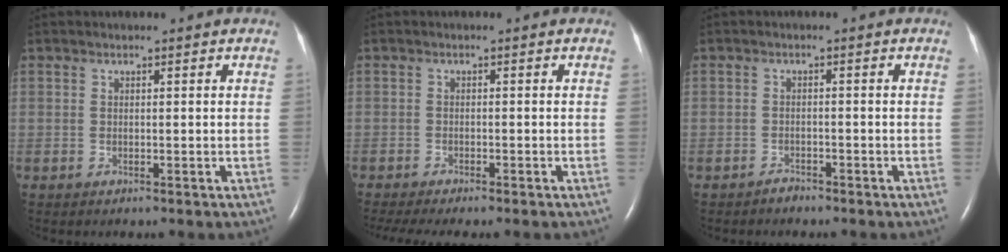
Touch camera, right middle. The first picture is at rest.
{"total": 7.6, "force": [-6.4, 1.0, 4.1], "torque": [-0.053, -0.009, -0.091]}
{"total": 1.2, "force": [-1.1, 0.4, 0.0], "torque": [-0.005, -0.001, -0.020]}